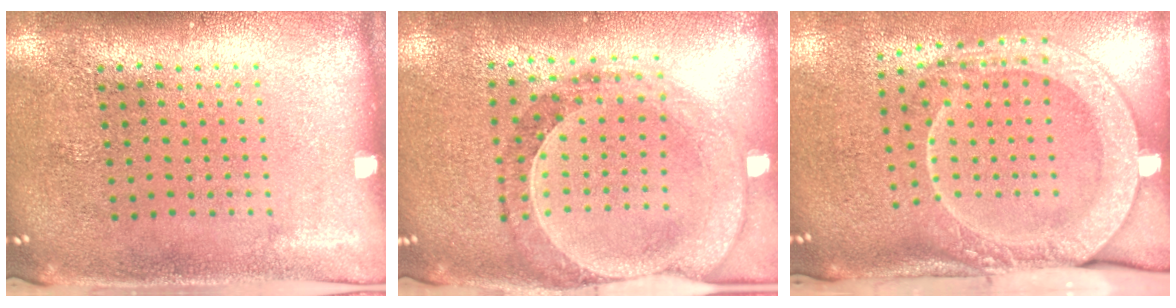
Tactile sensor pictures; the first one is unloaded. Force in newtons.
{"total": 0.8, "press": 0.7, "slide": 0.3}
{"total": 2.8, "press": 2.1, "slide": 1.9}